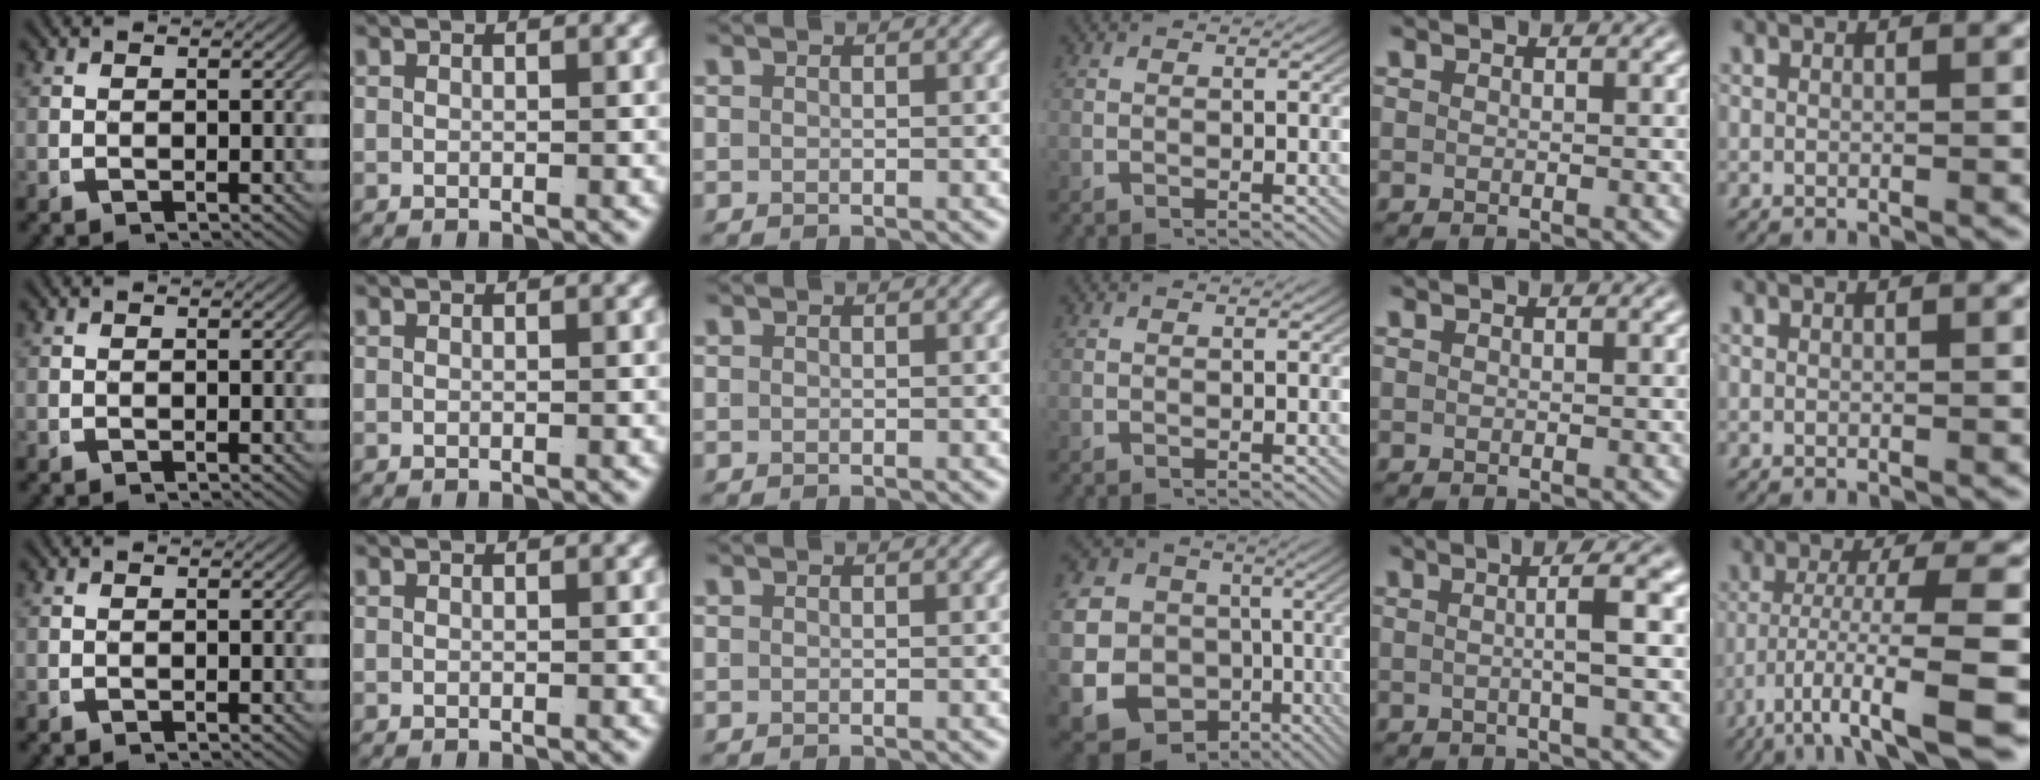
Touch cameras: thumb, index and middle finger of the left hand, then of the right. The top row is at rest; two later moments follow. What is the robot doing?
{"motion": "lift_and_place", "object": "shorts"}